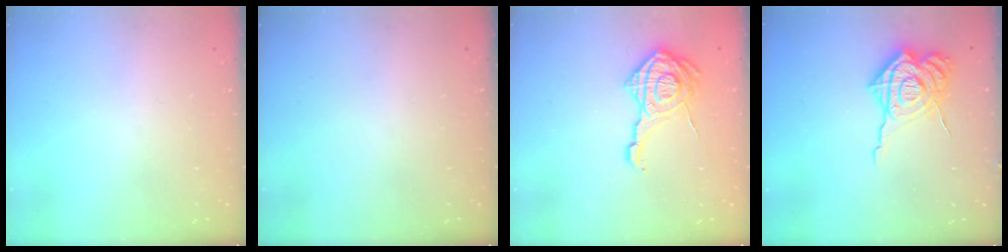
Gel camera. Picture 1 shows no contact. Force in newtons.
{"total": 0.0}
{"total": 16.6, "press": 16.6, "slide": 1.2}
{"total": 16.1, "press": 16.0, "slide": 1.7}